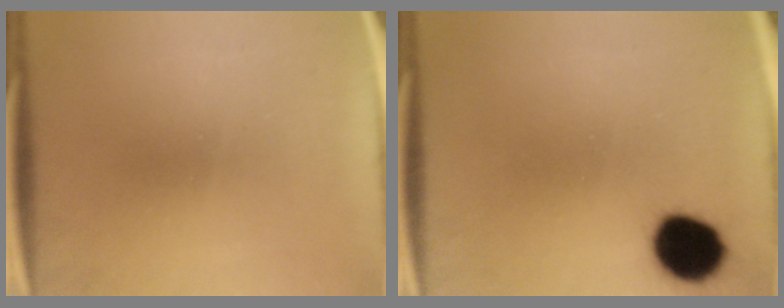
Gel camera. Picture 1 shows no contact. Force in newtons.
{"total": 11.1}